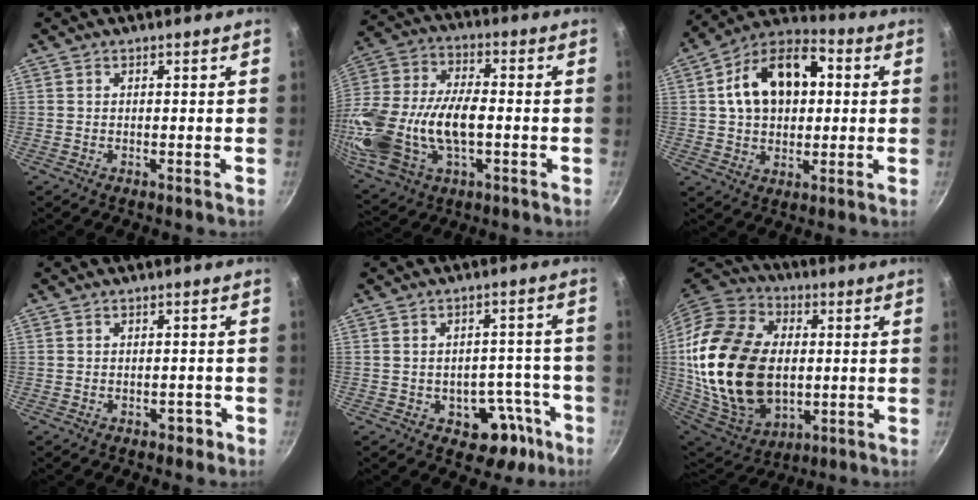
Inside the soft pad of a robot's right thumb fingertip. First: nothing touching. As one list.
[{"total": 25.9, "force": [-4.5, 14.6, 21.0], "torque": [-0.509, -0.002, -0.069]}, {"total": 16.7, "force": [3.0, 10.9, 12.2], "torque": [-0.174, 0.019, 0.041]}, {"total": 1.9, "force": [-1.2, 1.3, 0.9], "torque": [-0.003, 0.010, -0.015]}, {"total": 10.0, "force": [-5.0, 6.5, 5.7], "torque": [-0.040, 0.049, -0.057]}, {"total": 30.6, "force": [0.1, 19.8, 23.2], "torque": [-0.472, -0.005, 0.017]}]